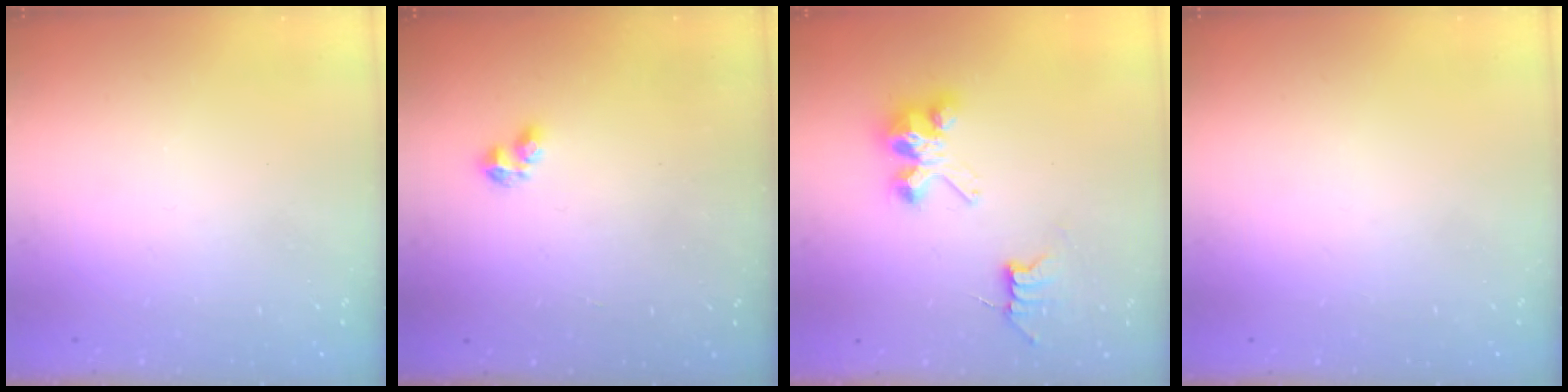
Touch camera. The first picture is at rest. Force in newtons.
{"total": 2.3, "press": 2.2, "slide": 0.6}
{"total": 7.1, "press": 7.1, "slide": 0.2}
{"total": 0.0}